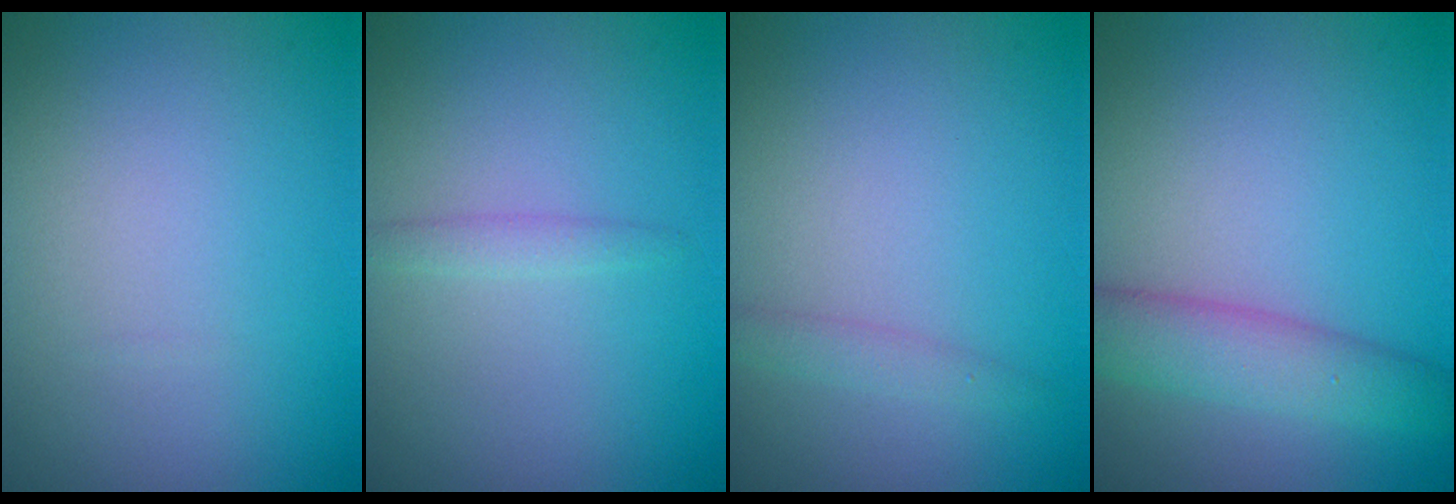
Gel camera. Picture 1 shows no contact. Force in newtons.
{"total": 1.0, "press": 0.9, "slide": 0.2}
{"total": 1.2, "press": 1.2, "slide": 0.0}
{"total": 4.2, "press": 4.1, "slide": 0.1}